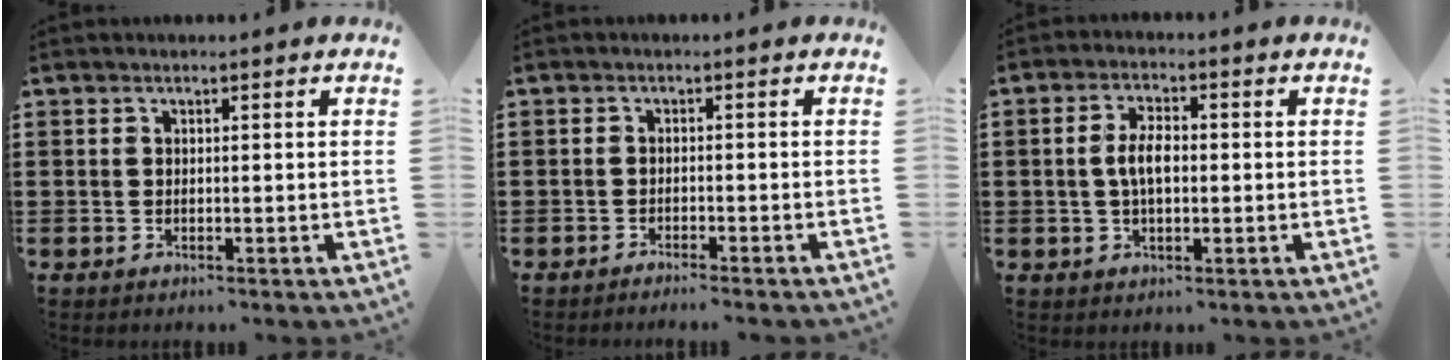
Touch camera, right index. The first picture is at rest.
{"total": 1.4, "force": [-1.4, -0.3, 0.2], "torque": [-0.002, 0.004, -0.028]}
{"total": 4.6, "force": [-0.1, 2.2, 4.1], "torque": [-0.085, 0.004, -0.005]}